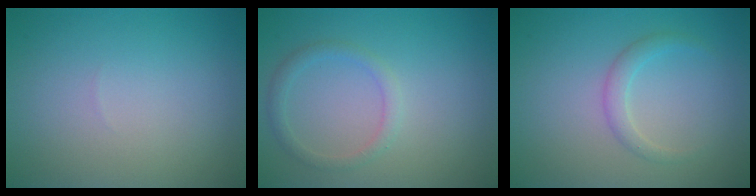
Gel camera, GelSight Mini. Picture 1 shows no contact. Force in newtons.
{"total": 1.5, "press": 1.5, "slide": 0.1}
{"total": 1.5, "press": 1.5, "slide": 0.0}